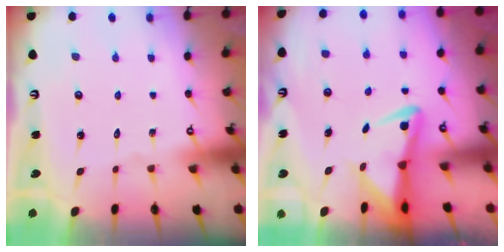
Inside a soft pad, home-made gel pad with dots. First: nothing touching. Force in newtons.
{"total": 4.3, "press": 4.2, "slide": 1.0}